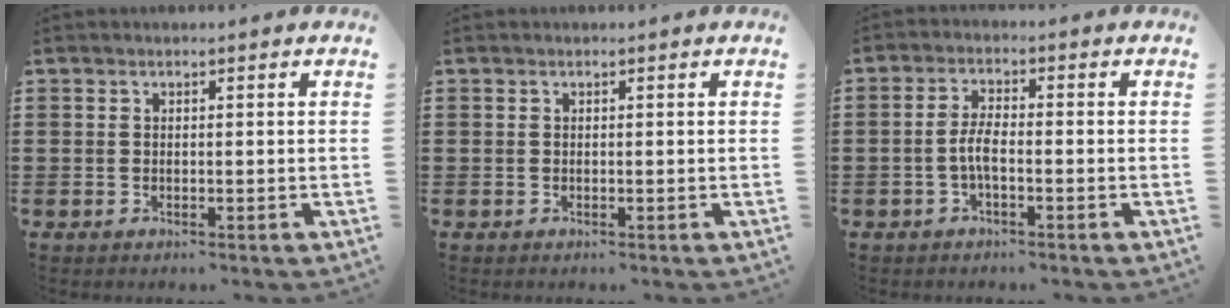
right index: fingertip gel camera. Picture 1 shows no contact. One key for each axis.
{"total": 0.0}
{"total": 3.7, "fx": -1.1, "fy": 1.0, "fz": 3.4, "tx": -0.082, "ty": -0.004, "tz": -0.028}